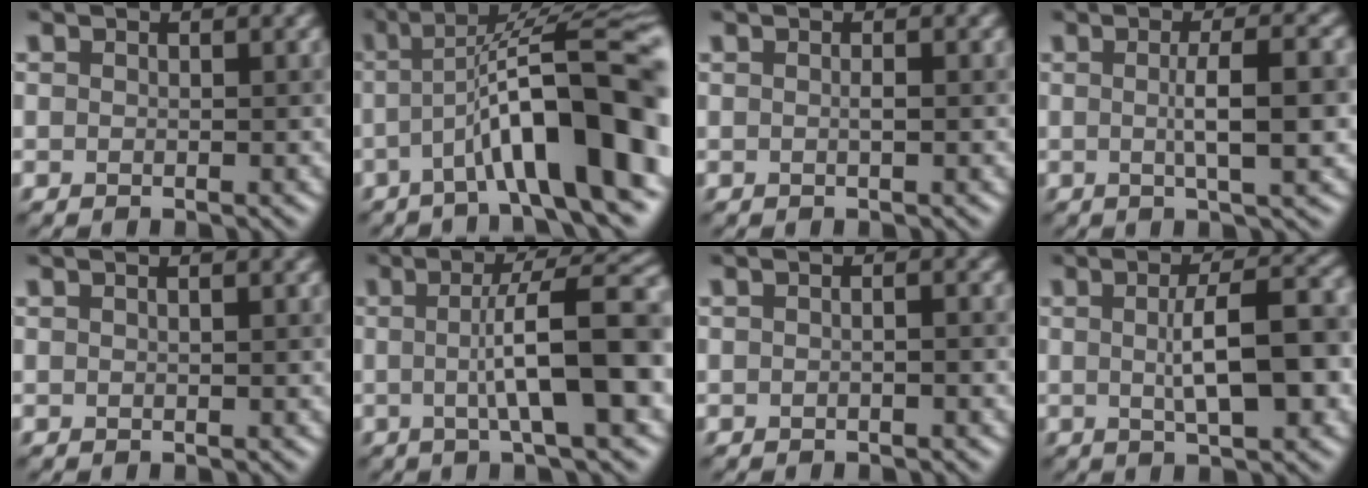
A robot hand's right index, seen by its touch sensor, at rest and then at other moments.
{"total": 12.6, "force": [-2.7, 2.4, 12.1], "torque": [-0.172, 0.028, -0.042]}
{"total": 0.9, "force": [-0.2, 0.2, 0.9], "torque": [-0.011, 0.006, -0.006]}
{"total": 5.5, "force": [-0.2, 1.2, 5.4], "torque": [-0.075, 0.009, -0.002]}
{"total": 1.4, "force": [0.6, 0.7, 1.0], "torque": [0.004, 0.000, -0.009]}
{"total": 9.5, "force": [-0.3, 2.1, 9.3], "torque": [-0.114, 0.010, -0.008]}
{"total": 1.7, "force": [-0.1, 0.8, 1.5], "torque": [-0.006, -0.002, -0.020]}
{"total": 7.4, "force": [-0.1, 1.9, 7.1], "torque": [-0.099, 0.011, -0.001]}